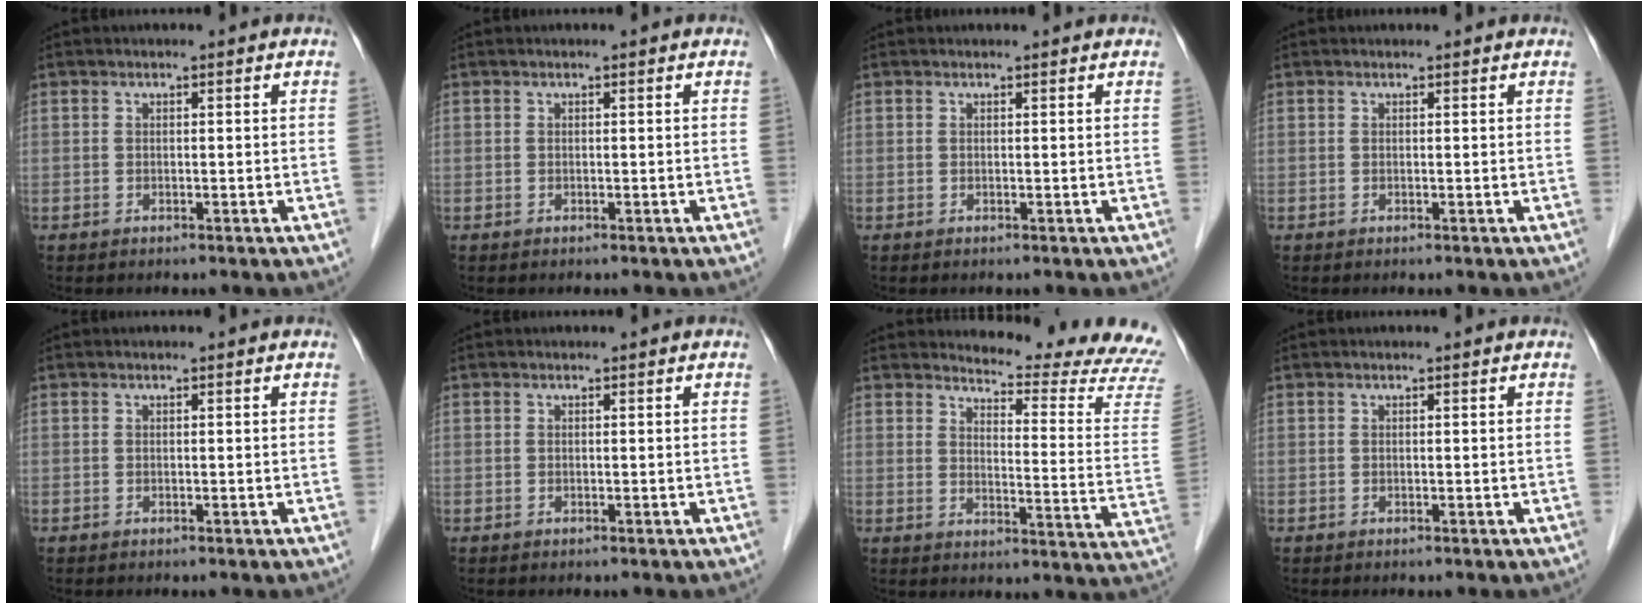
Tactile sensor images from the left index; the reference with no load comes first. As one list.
[{"total": 0.0}, {"total": 1.7, "force": [1.6, 0.3, 0.3], "torque": [-0.013, 0.013, 0.015]}, {"total": 1.2, "force": [1.2, 0.2, 0.2], "torque": [-0.011, 0.010, 0.011]}, {"total": 0.0}, {"total": 0.0}, {"total": 16.6, "force": [16.3, -0.6, 3.3], "torque": [-0.043, -0.141, 0.173]}, {"total": 0.0}]